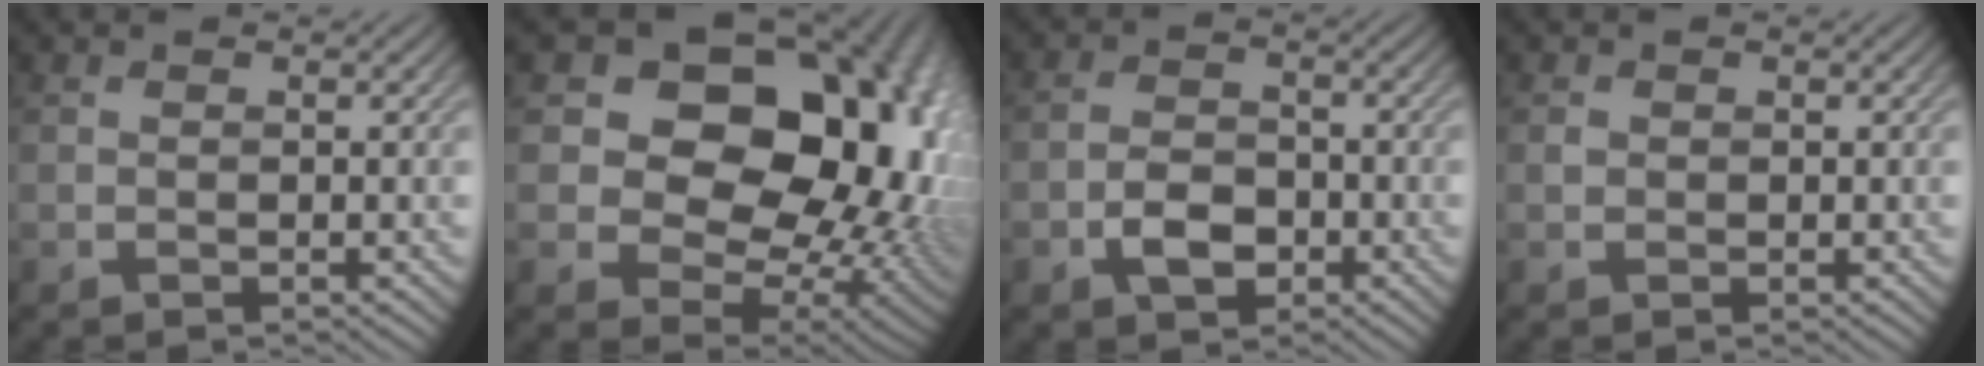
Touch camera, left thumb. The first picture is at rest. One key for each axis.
{"total": 20.6, "fx": 5.1, "fy": 15.4, "fz": 12.8, "tx": -0.218, "ty": 0.011, "tz": 0.112}
{"total": 4.0, "fx": -1.9, "fy": 2.7, "fz": 2.4, "tx": -0.047, "ty": 0.003, "tz": -0.041}
{"total": 0.7, "fx": 0.1, "fy": 0.6, "fz": 0.2, "tx": -0.004, "ty": -0.001, "tz": 0.000}